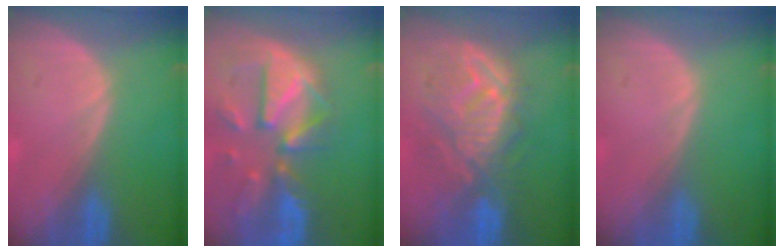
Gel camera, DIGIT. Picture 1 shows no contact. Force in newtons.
{"total": 12.1, "press": 10.5, "slide": 6.2}
{"total": 10.2, "press": 10.0, "slide": 2.1}
{"total": 0.0}